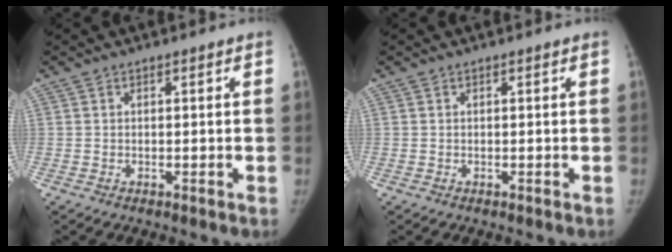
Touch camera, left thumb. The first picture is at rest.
{"total": 0.0}